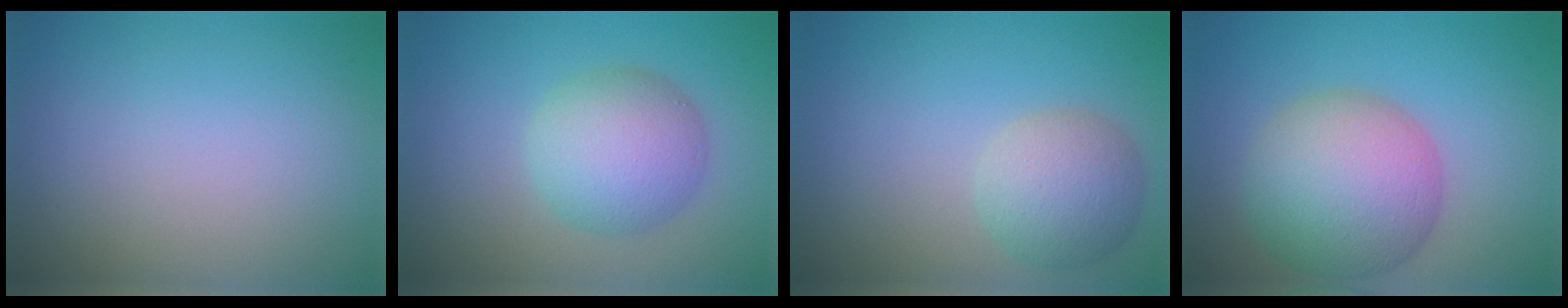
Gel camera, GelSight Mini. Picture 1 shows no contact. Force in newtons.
{"total": 5.6, "press": 5.6, "slide": 0.1}
{"total": 4.2, "press": 4.2, "slide": 0.2}
{"total": 8.8, "press": 8.8, "slide": 0.4}